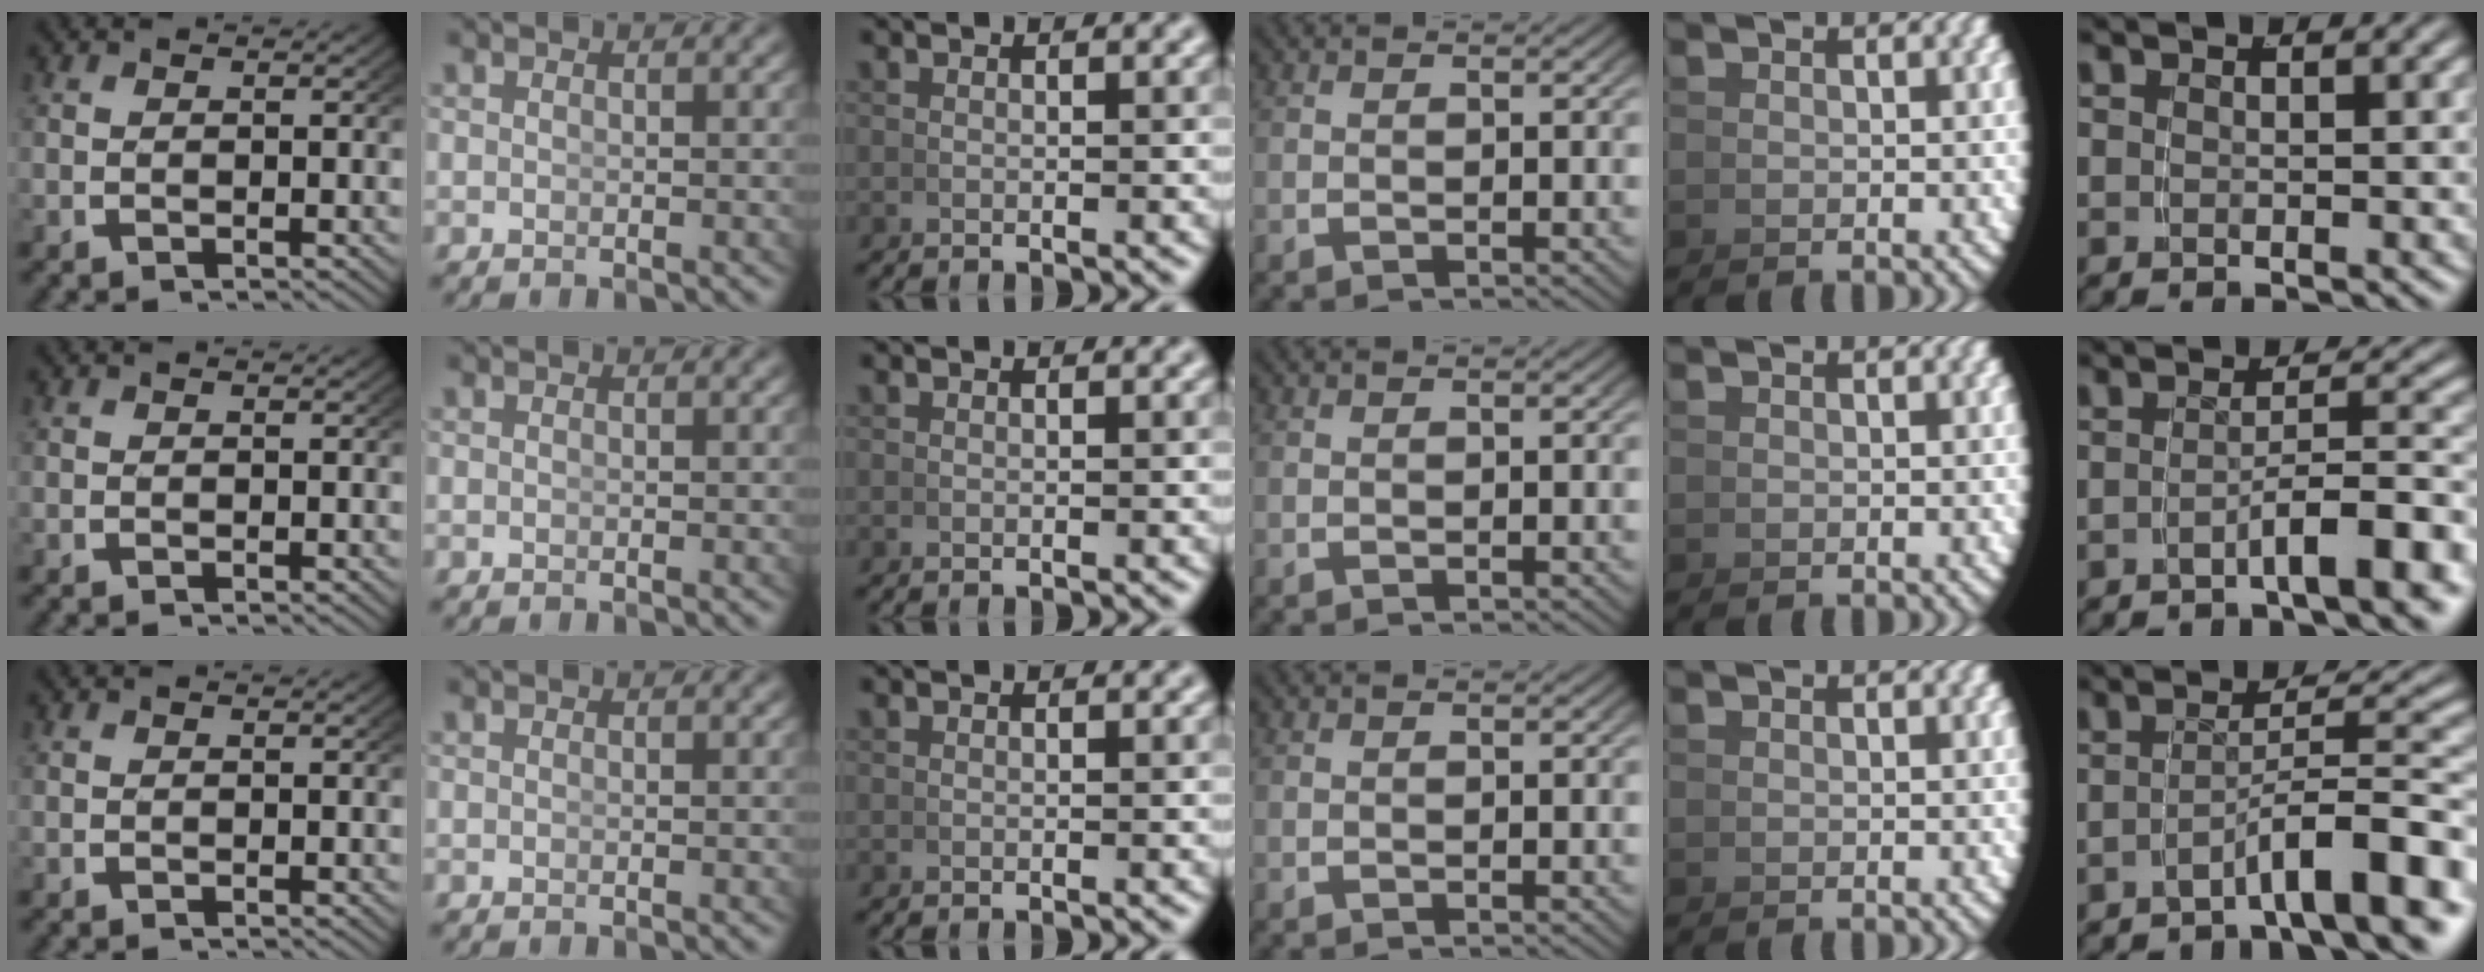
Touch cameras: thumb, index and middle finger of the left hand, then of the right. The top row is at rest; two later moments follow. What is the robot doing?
{"motion": "lift_and_place", "object": "dispenser bottle"}